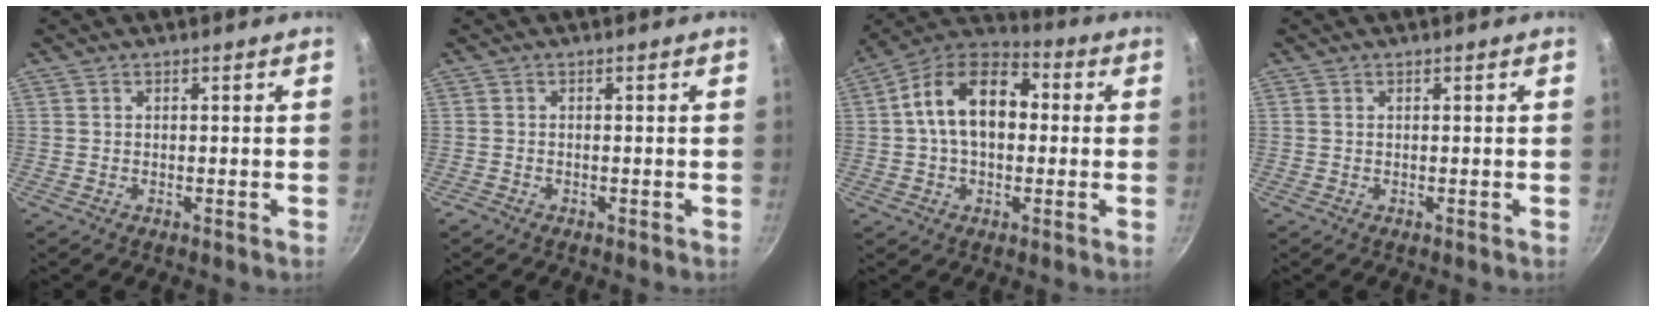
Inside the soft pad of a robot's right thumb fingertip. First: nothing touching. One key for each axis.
{"total": 0.7, "fx": -0.5, "fy": 0.4, "fz": 0.2, "tx": -0.008, "ty": 0.005, "tz": -0.011}
{"total": 15.2, "fx": 1.4, "fy": 9.9, "fz": 11.5, "tx": -0.156, "ty": 0.033, "tz": 0.001}
{"total": 0.0}